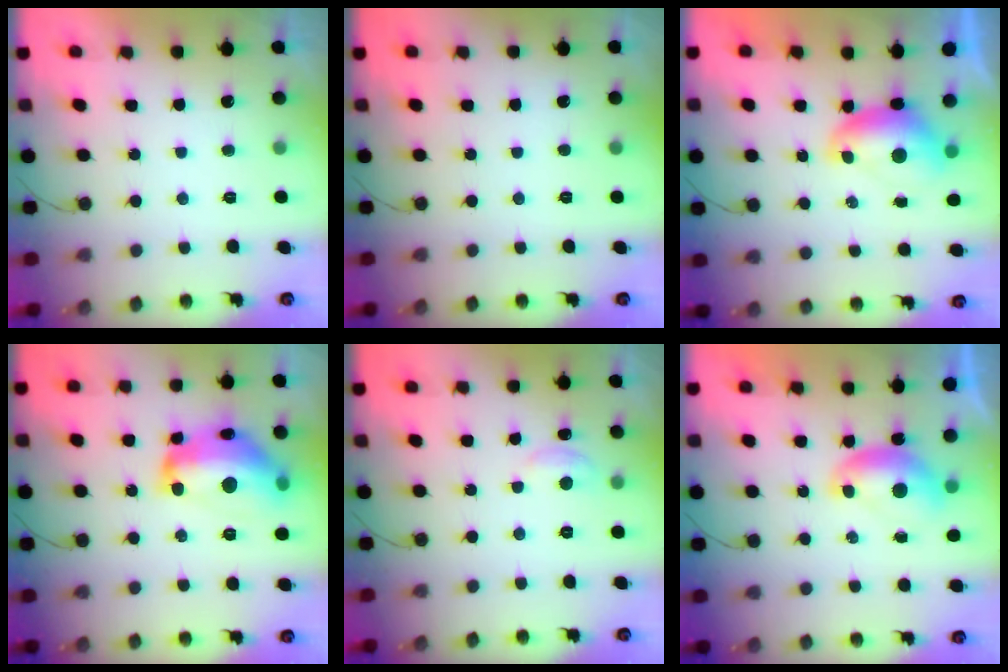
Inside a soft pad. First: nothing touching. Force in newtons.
{"total": 0.0}
{"total": 7.8, "press": 7.8, "slide": 0.9}
{"total": 18.8, "press": 18.8, "slide": 1.1}
{"total": 4.5, "press": 4.5, "slide": 0.5}
{"total": 7.6, "press": 7.5, "slide": 1.2}